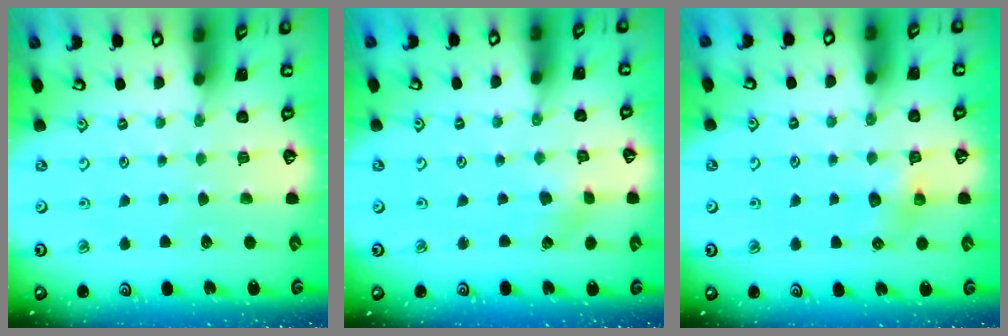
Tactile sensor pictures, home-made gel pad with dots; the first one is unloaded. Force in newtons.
{"total": 2.3, "press": 2.3, "slide": 0.4}
{"total": 6.3, "press": 6.3, "slide": 0.6}